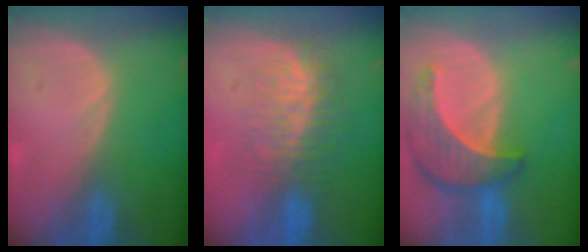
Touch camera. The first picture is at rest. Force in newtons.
{"total": 8.0, "press": 7.4, "slide": 3.0}
{"total": 8.4, "press": 7.8, "slide": 3.3}